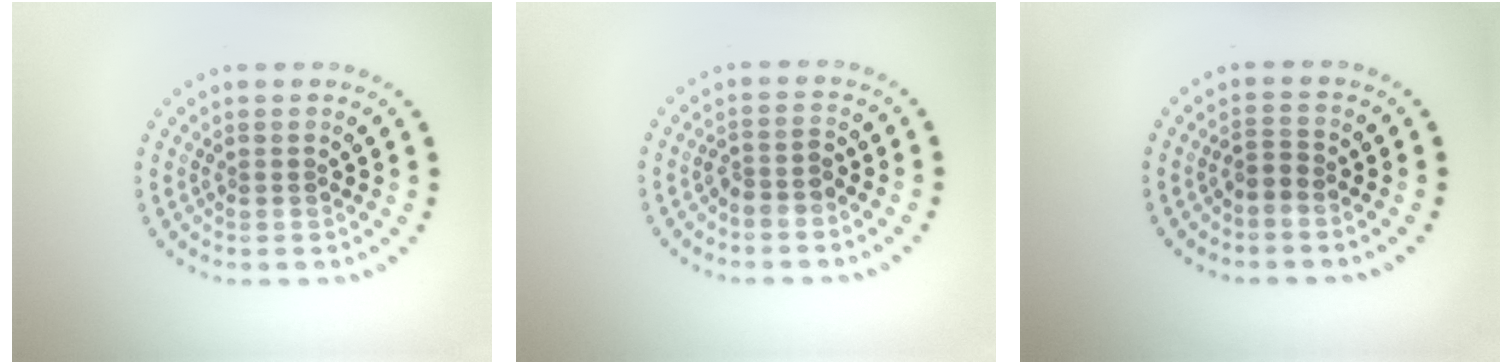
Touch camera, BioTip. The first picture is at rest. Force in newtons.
{"total": 1.8, "press": 1.5, "slide": 1.1}
{"total": 1.5, "press": 1.1, "slide": 1.0}